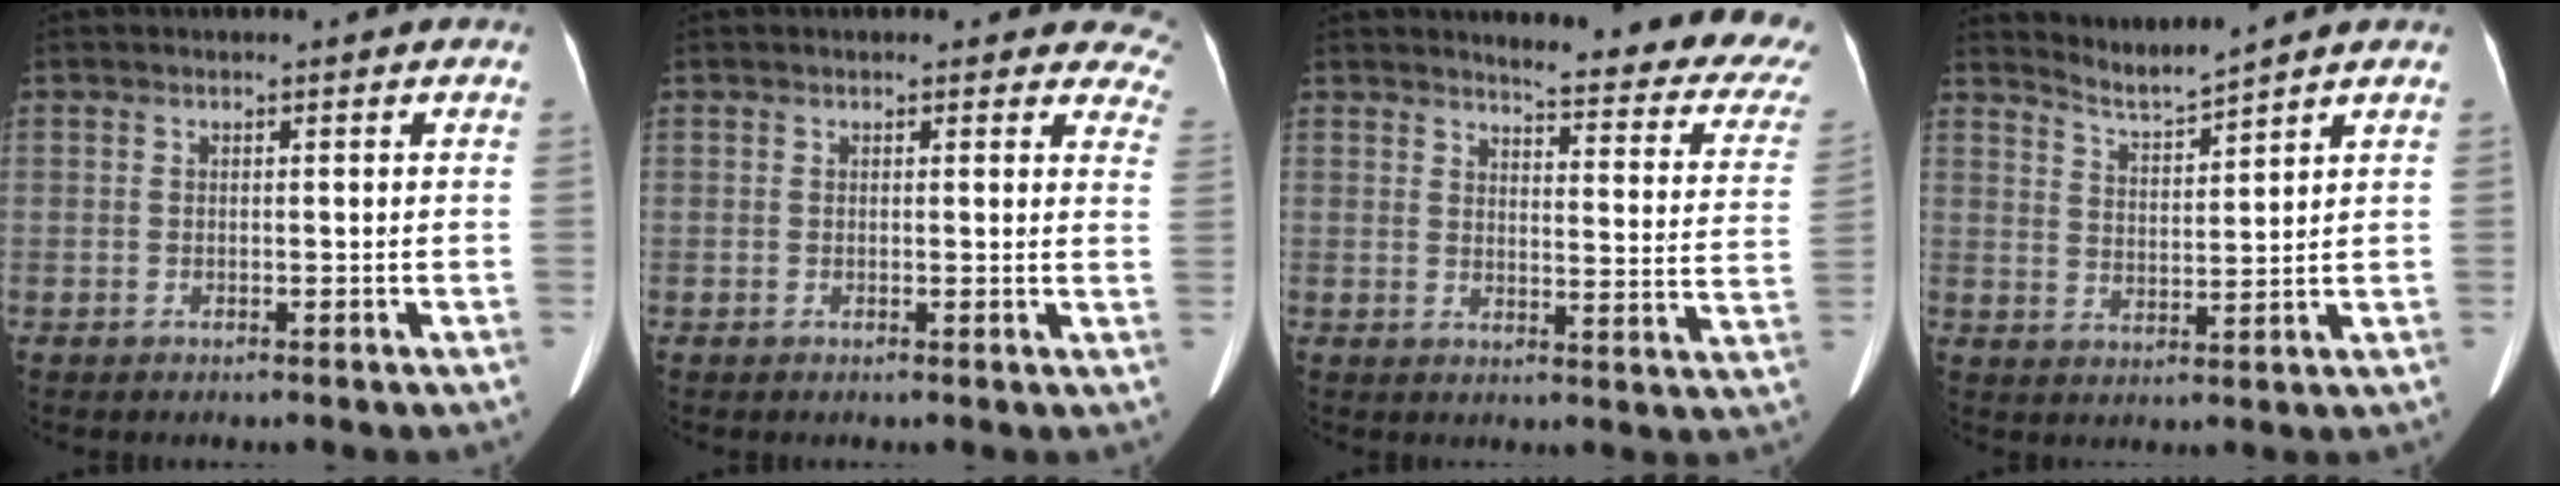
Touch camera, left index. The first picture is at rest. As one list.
[{"total": 8.2, "force": [7.5, 3.0, 1.6], "torque": [0.031, -0.018, 0.043]}, {"total": 18.1, "force": [16.6, 2.2, 6.9], "torque": [-0.068, -0.086, 0.167]}, {"total": 4.4, "force": [4.2, -1.3, 0.1], "torque": [-0.014, -0.012, 0.086]}]